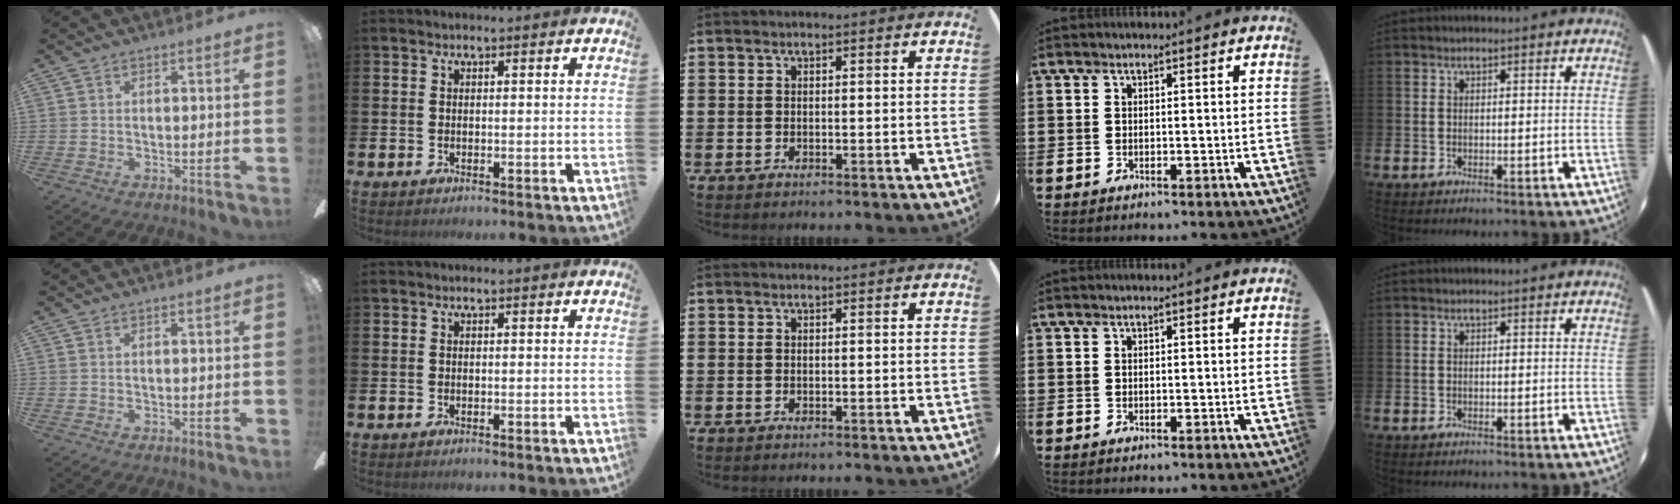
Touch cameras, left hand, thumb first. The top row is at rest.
{}